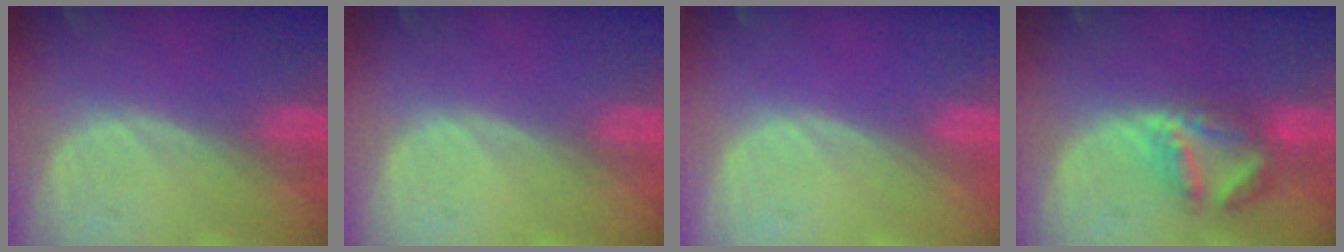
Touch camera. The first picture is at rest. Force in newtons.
{"total": 0.0}
{"total": 0.0}
{"total": 5.9, "press": 5.9, "slide": 0.3}